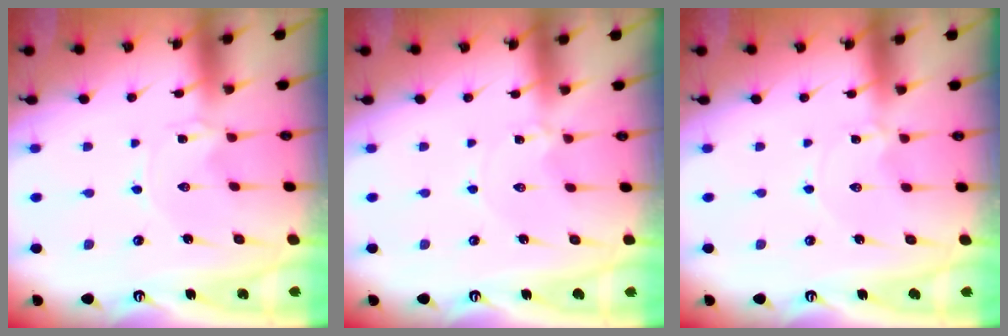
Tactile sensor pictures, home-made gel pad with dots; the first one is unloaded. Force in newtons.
{"total": 0.9, "press": 0.9, "slide": 0.2}
{"total": 1.0, "press": 1.0, "slide": 0.1}